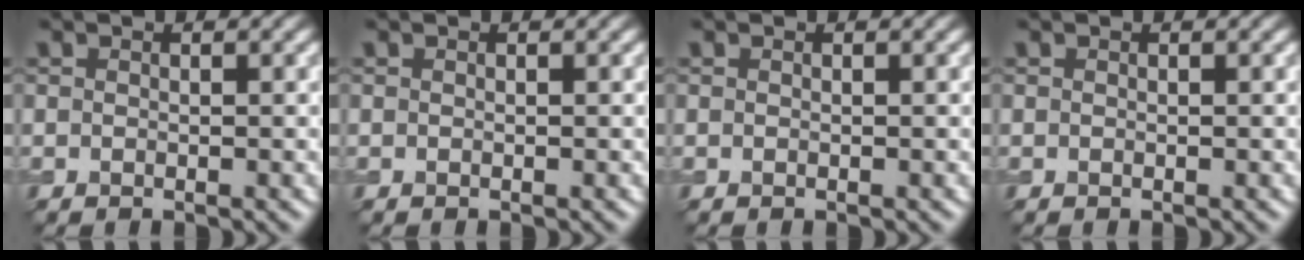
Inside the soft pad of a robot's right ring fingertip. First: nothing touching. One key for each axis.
{"total": 0.0}
{"total": 0.0}
{"total": 0.0}